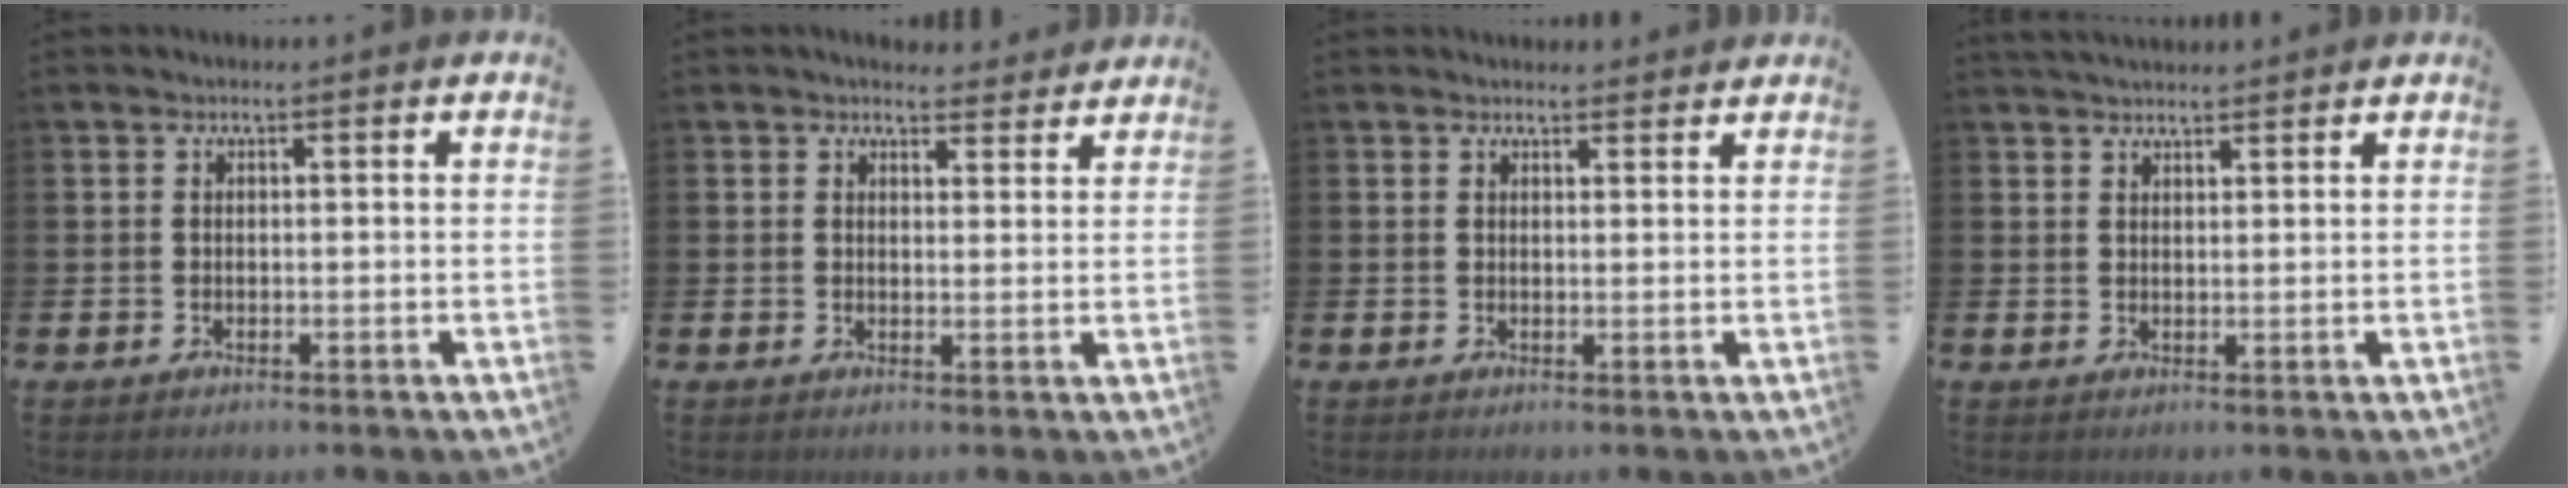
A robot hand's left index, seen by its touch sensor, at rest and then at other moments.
{"total": 3.2, "force": [3.1, 1.0, 0.0], "torque": [0.008, -0.017, 0.053]}
{"total": 1.7, "force": [1.6, 0.5, 0.0], "torque": [0.011, -0.008, 0.027]}
{"total": 2.6, "force": [2.5, 0.4, 0.4], "torque": [-0.002, -0.010, 0.044]}